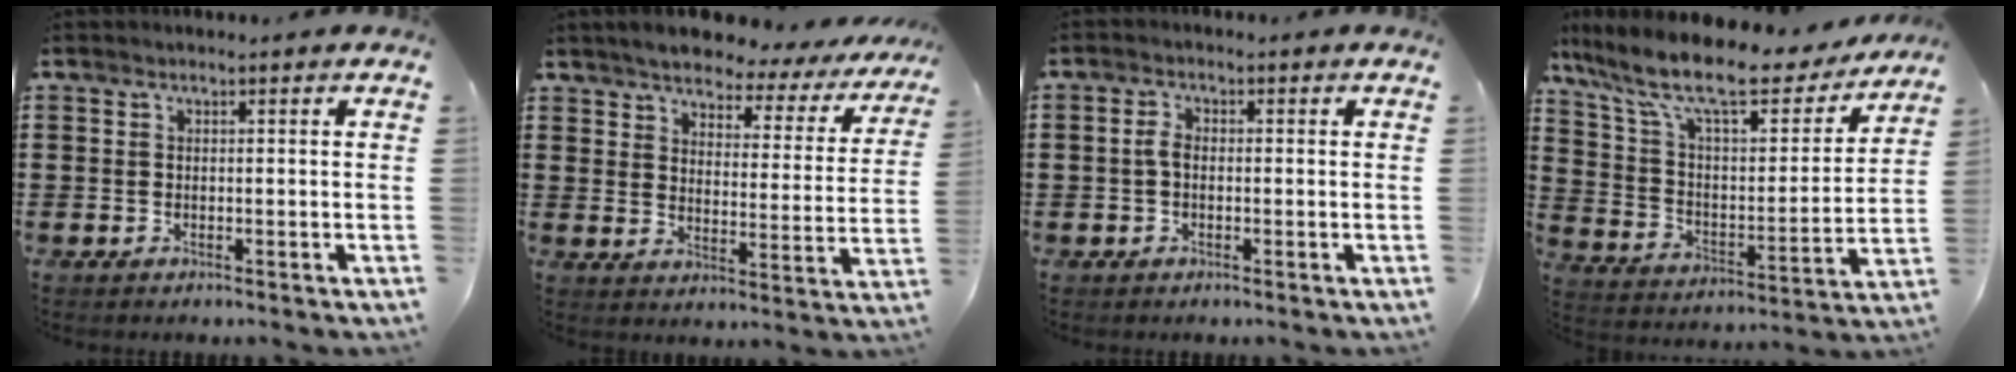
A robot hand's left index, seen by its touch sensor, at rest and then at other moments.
{"total": 4.7, "force": [4.4, 0.9, 1.3], "torque": [-0.052, -0.028, 0.071]}
{"total": 2.4, "force": [-0.2, 1.3, 1.9], "torque": [-0.046, 0.001, -0.007]}
{"total": 12.8, "force": [9.9, 2.9, 7.6], "torque": [-0.185, -0.051, 0.169]}